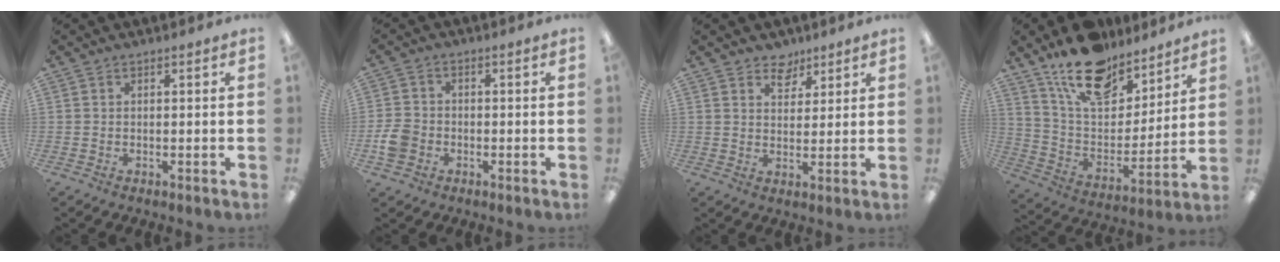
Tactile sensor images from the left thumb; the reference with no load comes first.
{"total": 5.3, "force": [-1.7, 4.2, 2.6], "torque": [-0.052, 0.011, -0.031]}
{"total": 5.0, "force": [3.9, 3.0, 0.7], "torque": [0.003, -0.023, 0.067]}
{"total": 17.8, "force": [13.8, 8.2, 7.7], "torque": [-0.145, -0.086, 0.249]}